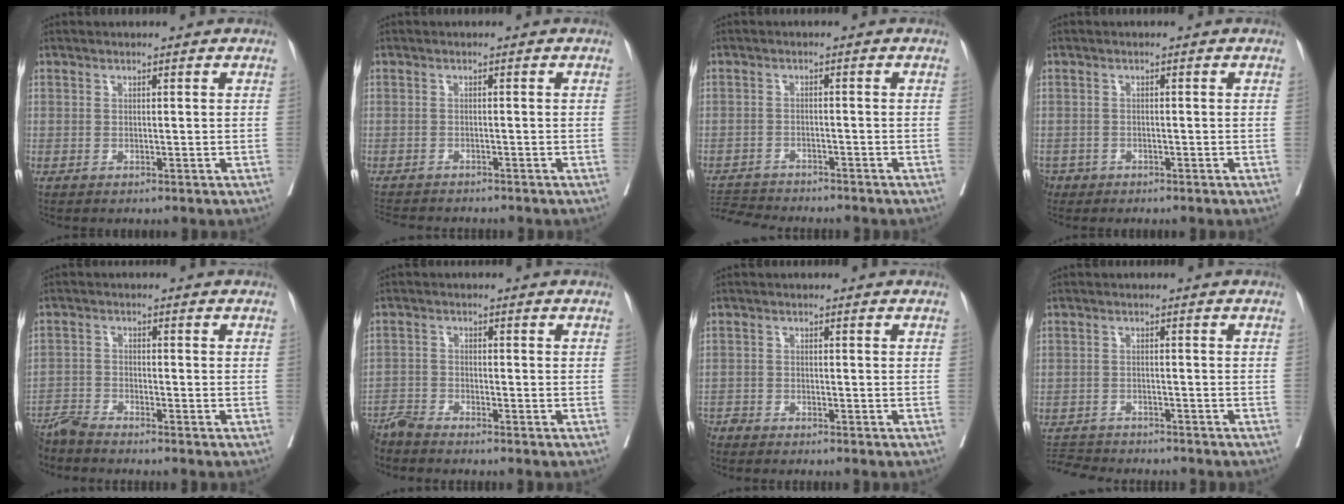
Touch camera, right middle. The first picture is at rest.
{"total": 6.7, "force": [-6.2, 1.2, 2.2], "torque": [-0.029, -0.006, -0.093]}
{"total": 7.1, "force": [-7.0, 0.5, 1.3], "torque": [-0.015, -0.006, -0.113]}
{"total": 3.1, "force": [-2.2, 2.1, 0.1], "torque": [0.000, 0.003, -0.041]}
{"total": 4.3, "force": [-4.2, -0.5, 0.8], "torque": [-0.008, -0.019, -0.084]}
{"total": 4.0, "force": [-3.9, -0.5, 0.5], "torque": [-0.004, -0.017, -0.078]}
{"total": 2.9, "force": [-2.9, 0.1, 0.2], "torque": [0.004, -0.008, -0.053]}
{"total": 7.7, "force": [-7.4, 1.2, 1.6], "torque": [-0.022, -0.004, -0.115]}